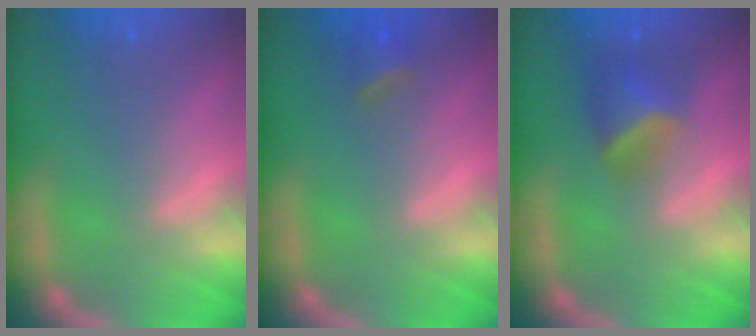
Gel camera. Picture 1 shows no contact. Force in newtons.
{"total": 1.9}
{"total": 3.4}